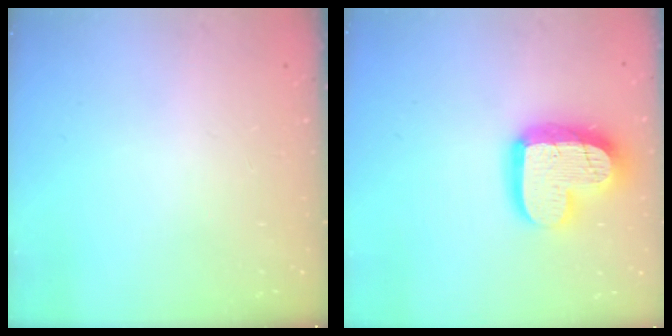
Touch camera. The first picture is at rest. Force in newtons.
{"total": 19.2, "press": 19.1, "slide": 1.8}